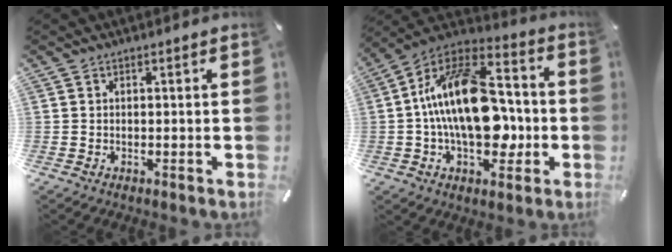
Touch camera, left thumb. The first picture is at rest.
{"total": 23.5, "force": [-0.6, 14.0, 18.8], "torque": [-0.337, 0.002, -0.011]}